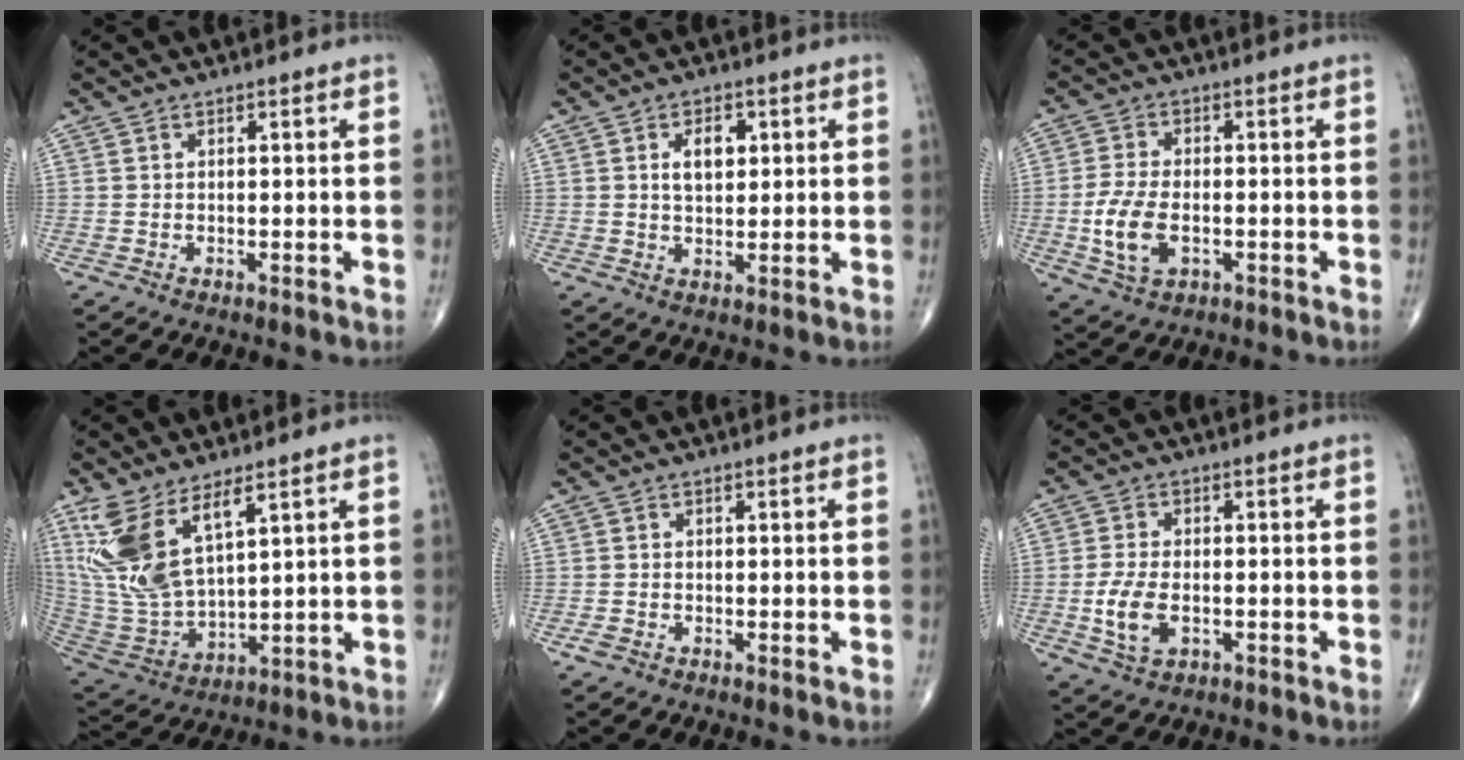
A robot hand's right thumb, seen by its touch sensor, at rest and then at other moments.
{"total": 5.2, "force": [1.4, 3.1, 3.9], "torque": [-0.051, -0.004, 0.023]}
{"total": 8.2, "force": [-1.8, 4.6, 6.5], "torque": [-0.137, 0.003, -0.031]}
{"total": 14.1, "force": [7.5, 5.6, 10.7], "torque": [-0.225, -0.037, 0.171]}
{"total": 1.4, "force": [-0.6, 0.8, 1.0], "torque": [-0.020, -0.001, -0.013]}
{"total": 6.5, "force": [-1.5, 3.7, 5.2], "torque": [-0.109, 0.001, -0.025]}